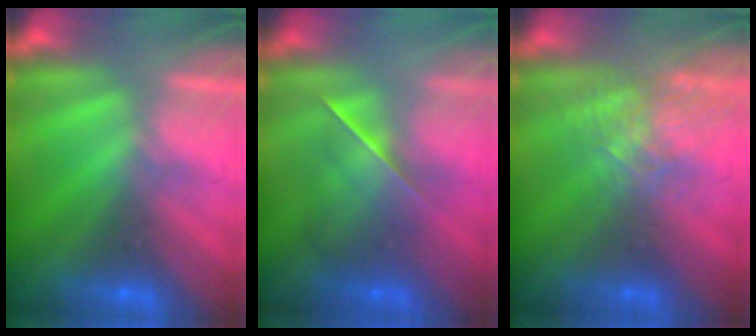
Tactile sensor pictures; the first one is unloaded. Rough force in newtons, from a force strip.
{"total": 2.4}
{"total": 2.6}